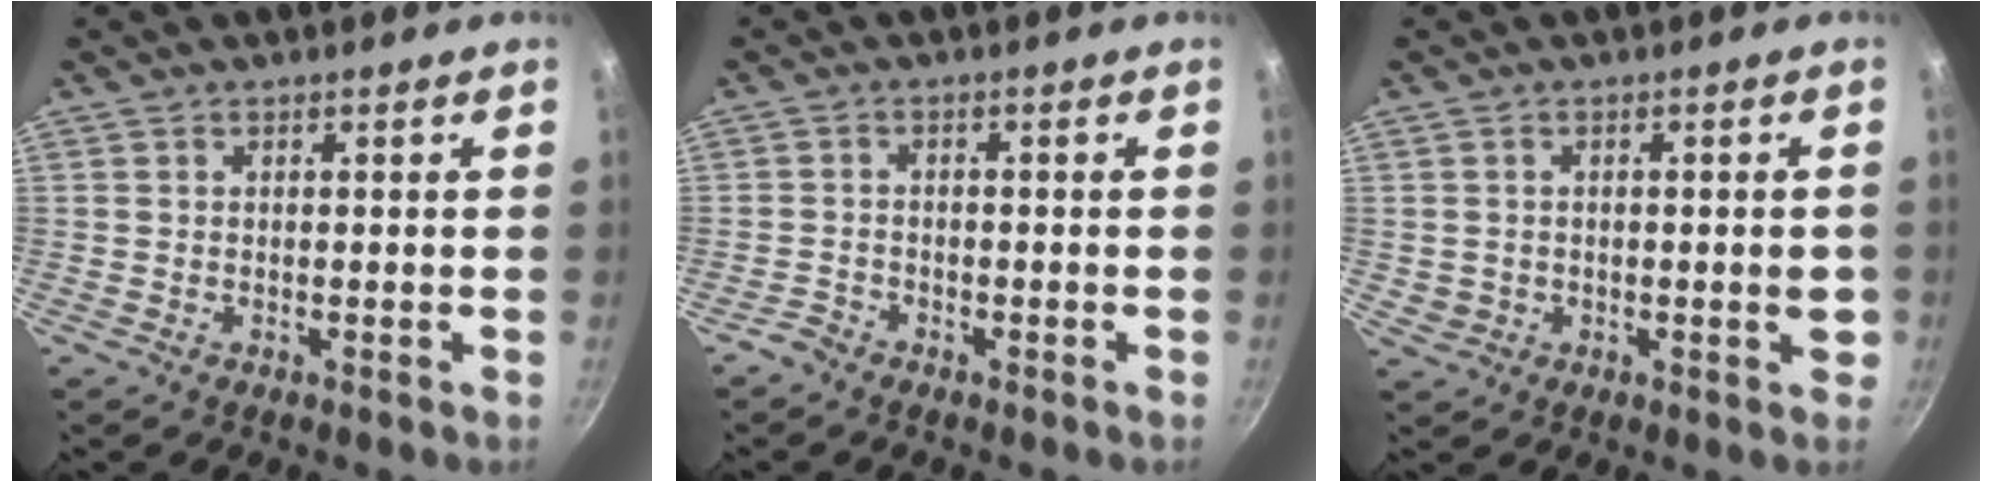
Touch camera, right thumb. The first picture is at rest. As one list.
[{"total": 2.2, "force": [-1.8, 1.1, 0.4], "torque": [-0.008, 0.020, -0.035]}, {"total": 4.3, "force": [-0.2, 2.9, 3.2], "torque": [-0.029, 0.010, 0.004]}]